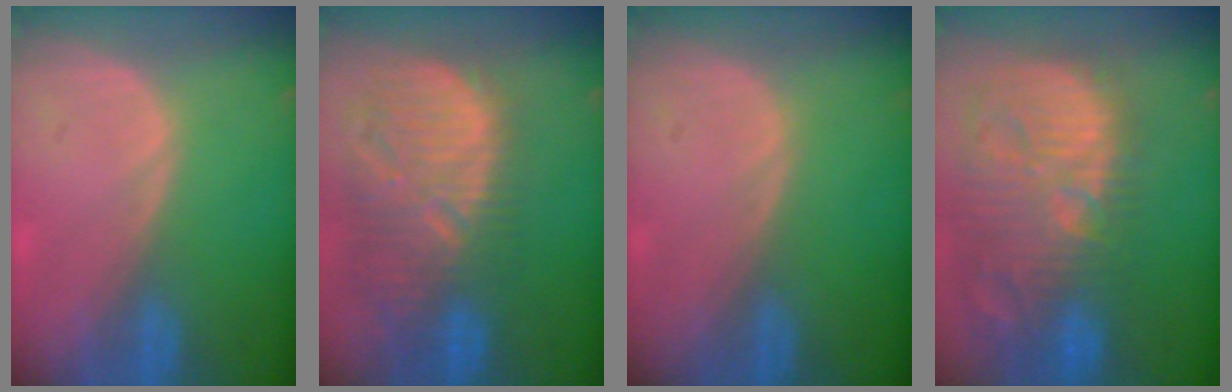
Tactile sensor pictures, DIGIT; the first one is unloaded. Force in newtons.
{"total": 12.8, "press": 11.3, "slide": 6.2}
{"total": 0.0}
{"total": 15.0, "press": 13.0, "slide": 7.4}